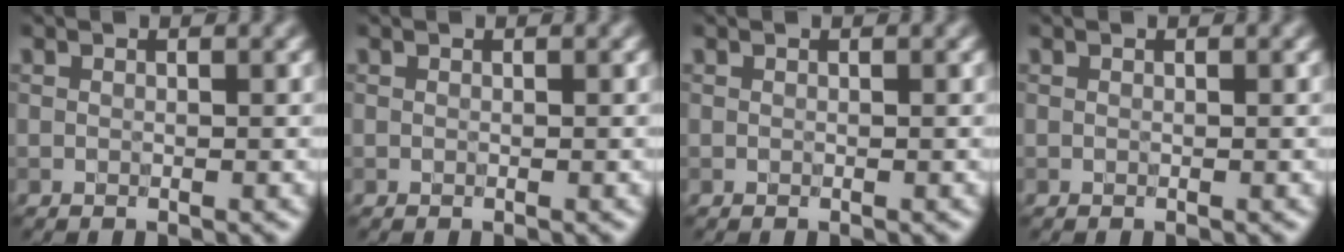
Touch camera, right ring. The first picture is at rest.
{"total": 0.0}
{"total": 0.0}
{"total": 0.0}